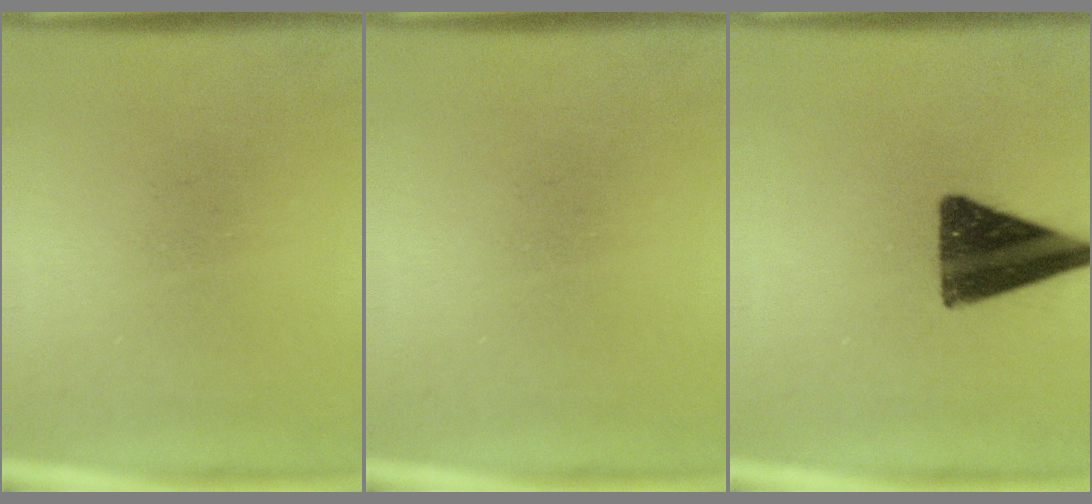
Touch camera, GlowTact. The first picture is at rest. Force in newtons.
{"total": 0.0}
{"total": 14.1}